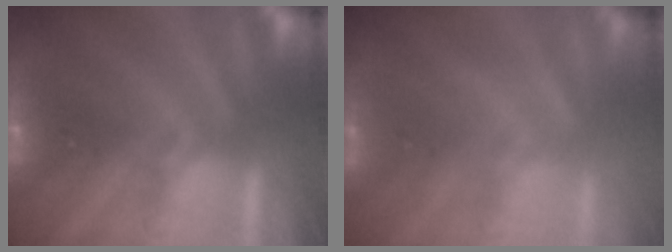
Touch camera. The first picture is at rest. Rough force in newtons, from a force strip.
{"total": 1.7}